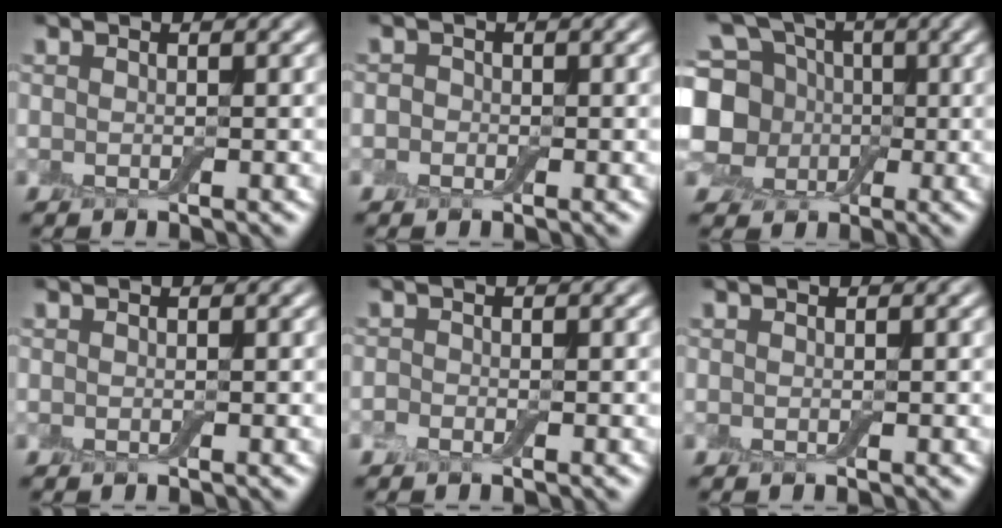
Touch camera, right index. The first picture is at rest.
{"total": 0.9, "force": [-0.3, 0.9, 0.2], "torque": [0.002, -0.004, -0.010]}
{"total": 9.2, "force": [0.5, 7.7, 5.0], "torque": [-0.110, 0.007, 0.001]}
{"total": 0.0}
{"total": 0.9, "force": [-0.6, 0.4, 0.4], "torque": [-0.008, -0.001, -0.014]}
{"total": 0.0}